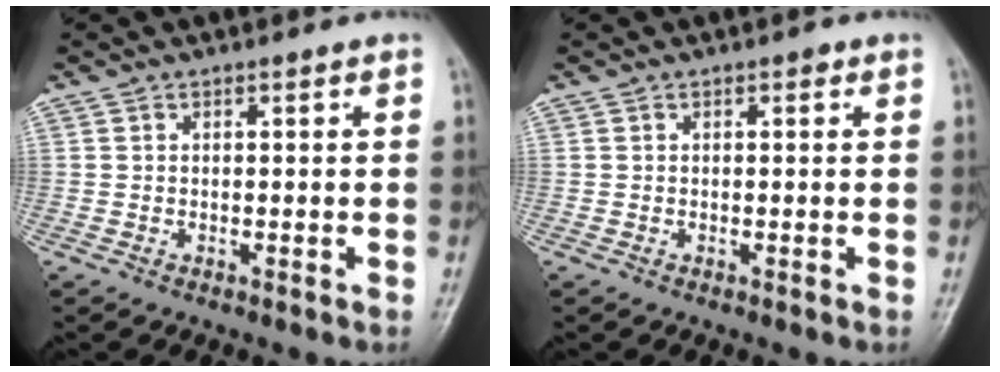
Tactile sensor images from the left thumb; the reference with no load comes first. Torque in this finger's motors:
{"motor_torque": [0.26, -0.05, 0.03, -0.24, 0.01]}